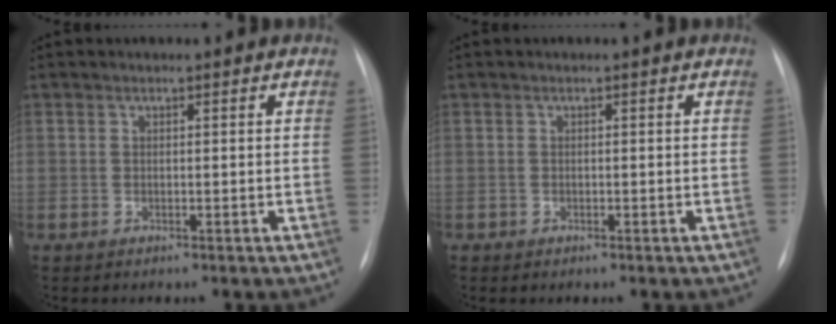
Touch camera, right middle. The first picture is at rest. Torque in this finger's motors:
{"motor_torque": [0.45, -1.17, -0.01, 0.00]}